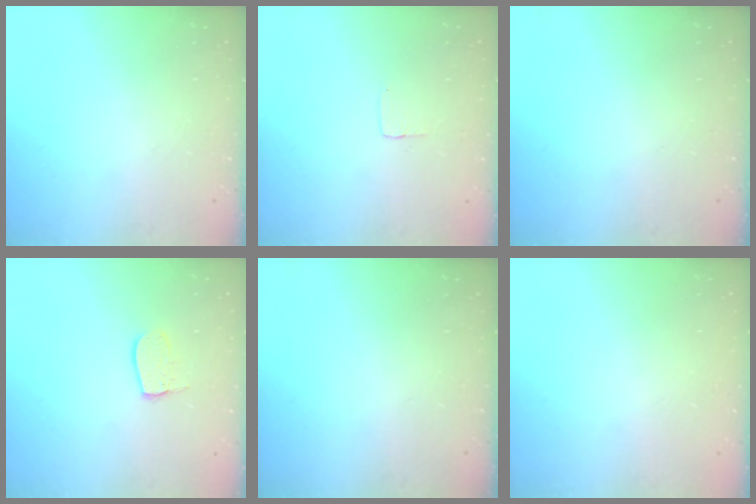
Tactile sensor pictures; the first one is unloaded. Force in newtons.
{"total": 2.5, "press": 2.5, "slide": 0.1}
{"total": 0.0}
{"total": 7.2, "press": 7.2, "slide": 0.3}
{"total": 0.0}
{"total": 0.0}